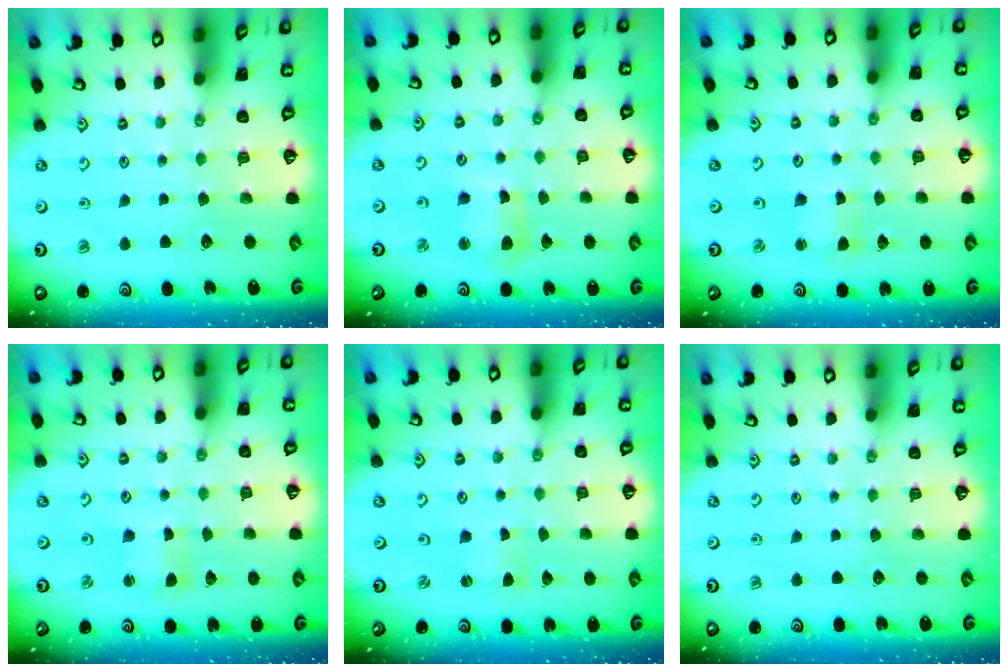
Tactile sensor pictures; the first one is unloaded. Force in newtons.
{"total": 6.8, "press": 6.7, "slide": 1.0}
{"total": 2.7, "press": 2.7, "slide": 0.3}
{"total": 2.2, "press": 2.2, "slide": 0.4}
{"total": 0.0}
{"total": 0.0}